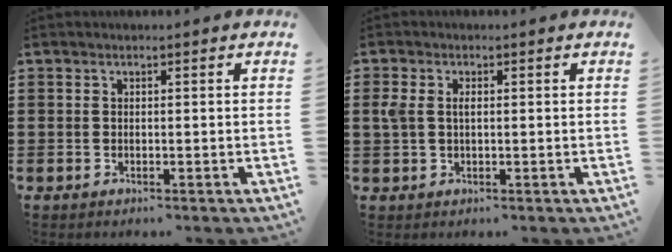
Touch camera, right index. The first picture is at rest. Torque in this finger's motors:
{"motor_torque": [0.44, -0.12, 0.13, 0.08]}